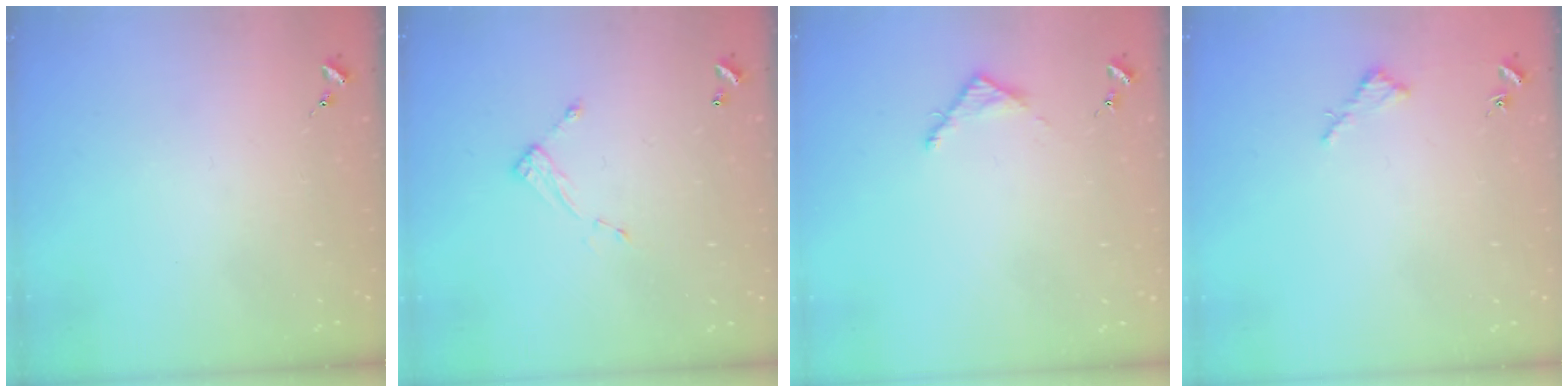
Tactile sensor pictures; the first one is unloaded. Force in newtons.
{"total": 5.0, "press": 4.9, "slide": 0.2}
{"total": 3.5, "press": 3.5, "slide": 0.3}
{"total": 2.6, "press": 2.6, "slide": 0.2}